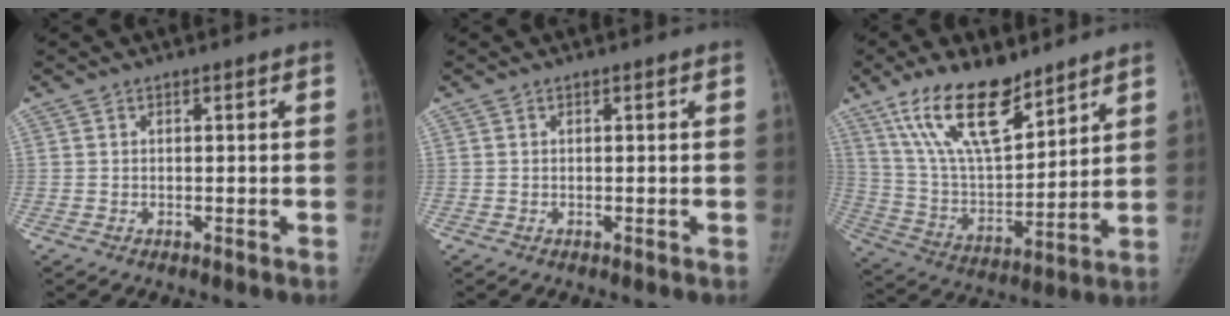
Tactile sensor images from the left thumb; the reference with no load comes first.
{"total": 0.0}
{"total": 18.9, "force": [12.5, 7.4, 12.1], "torque": [-0.182, -0.062, 0.239]}